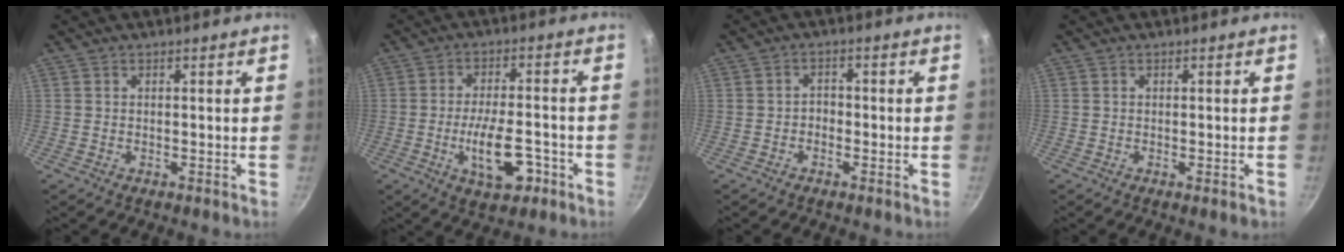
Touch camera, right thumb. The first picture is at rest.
{"total": 10.2, "force": [-3.6, 4.6, 8.3], "torque": [-0.130, 0.016, -0.057]}
{"total": 2.0, "force": [-0.9, 1.5, 0.9], "torque": [0.002, 0.013, -0.021]}
{"total": 1.1, "force": [-0.4, 0.2, 1.0], "torque": [-0.014, -0.003, -0.003]}